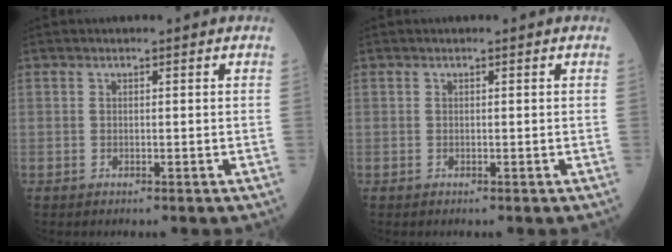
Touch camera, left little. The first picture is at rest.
{"total": 0.0}